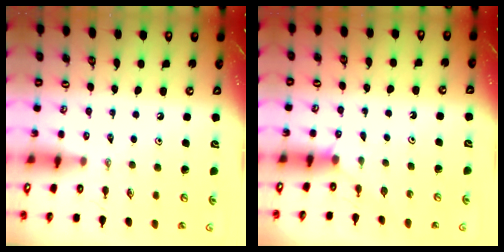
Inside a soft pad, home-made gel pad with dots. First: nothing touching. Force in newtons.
{"total": 3.9, "press": 3.9, "slide": 0.4}